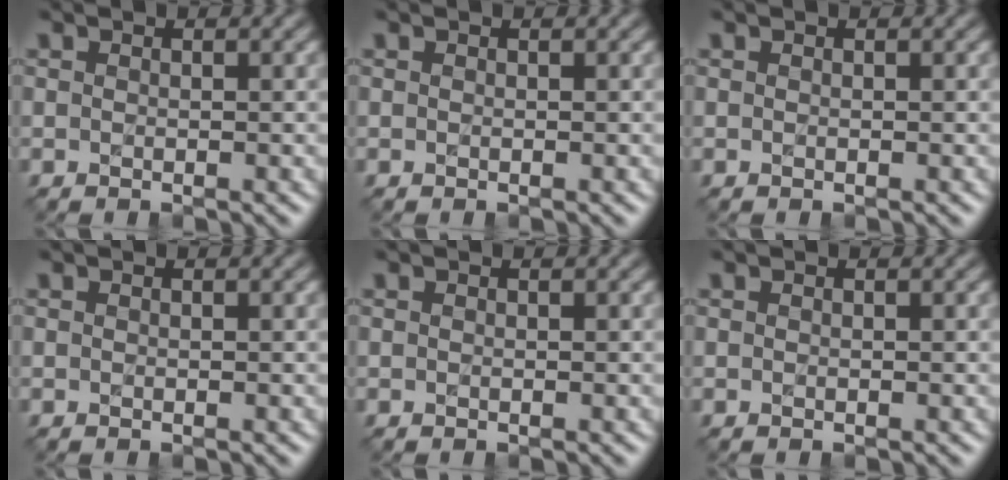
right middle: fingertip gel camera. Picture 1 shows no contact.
{"total": 0.0}
{"total": 0.0}
{"total": 0.0}
{"total": 0.0}
{"total": 0.0}